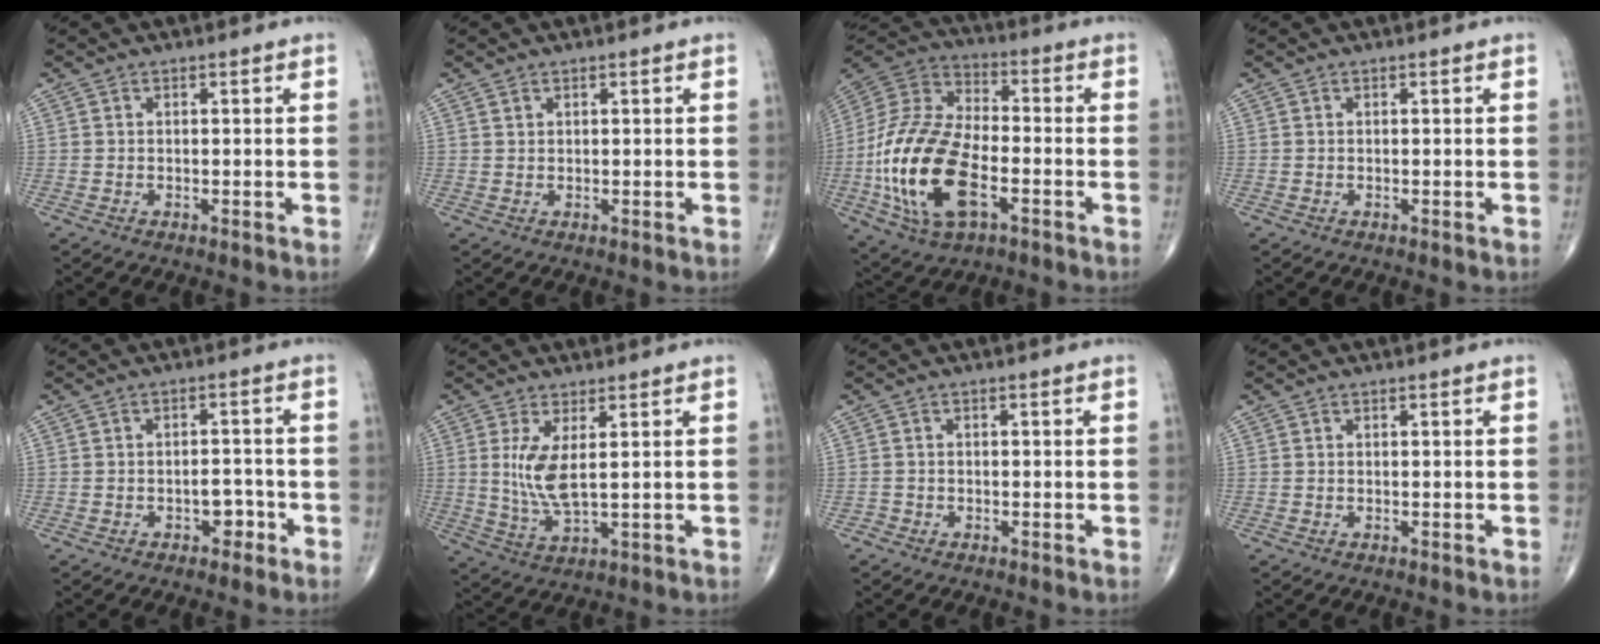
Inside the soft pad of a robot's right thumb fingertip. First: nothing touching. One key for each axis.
{"total": 0.6, "fx": 0.4, "fy": 0.3, "fz": 0.1, "tx": 0.001, "ty": -0.003, "tz": 0.007}
{"total": 22.3, "fx": -6.0, "fy": 11.6, "fz": 18.0, "tx": -0.370, "ty": 0.018, "tz": -0.109}
{"total": 0.0}
{"total": 3.5, "fx": -1.8, "fy": 2.2, "fz": 2.0, "tx": -0.009, "ty": 0.021, "tz": -0.026}
{"total": 6.7, "fx": 1.5, "fy": 2.0, "fz": 6.3, "tx": -0.138, "ty": -0.028, "tz": 0.037}
{"total": 0.8, "fx": -0.6, "fy": 0.6, "fz": -0.2, "tx": 0.009, "ty": 0.002, "tz": -0.017}
{"total": 0.0}